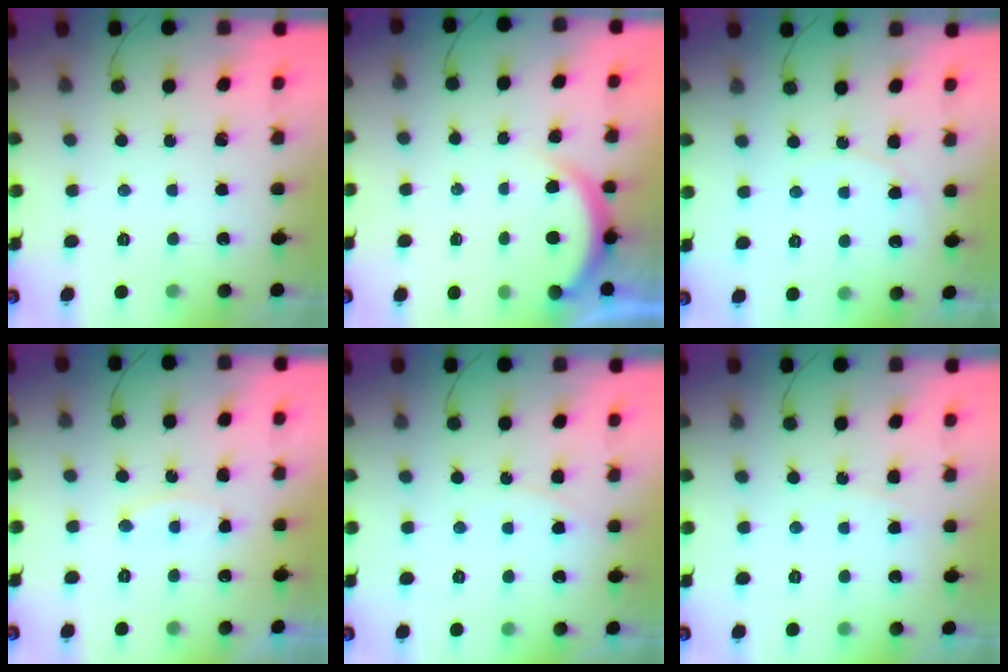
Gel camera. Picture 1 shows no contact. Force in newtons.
{"total": 3.6, "press": 3.5, "slide": 0.7}
{"total": 6.5, "press": 6.5, "slide": 0.7}
{"total": 7.6, "press": 7.6, "slide": 0.3}
{"total": 4.2, "press": 4.2, "slide": 0.2}
{"total": 3.5, "press": 3.5, "slide": 0.3}